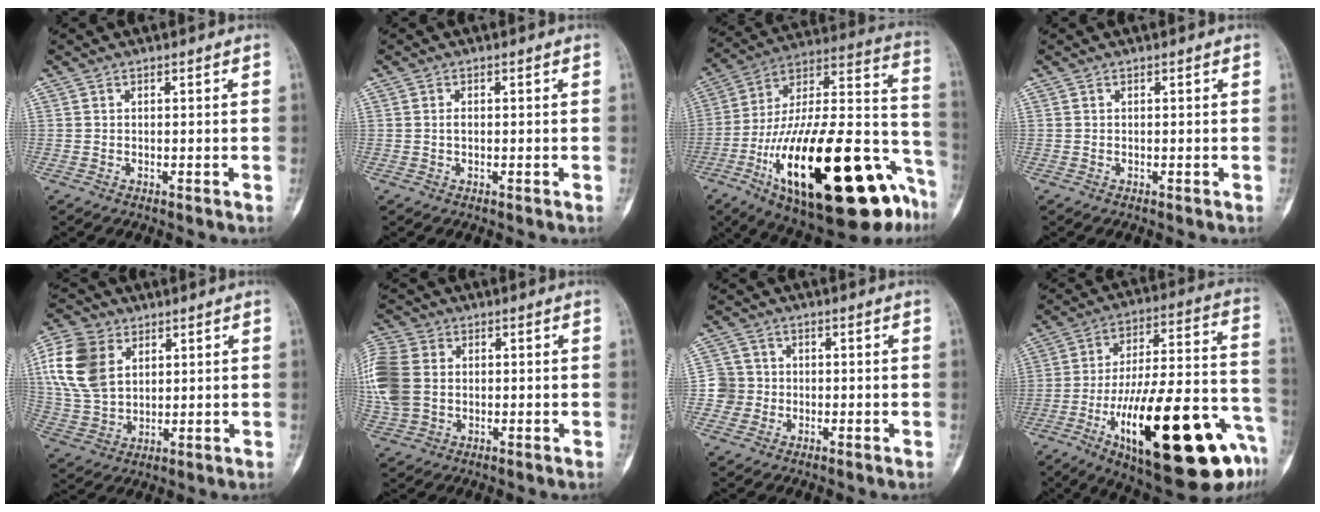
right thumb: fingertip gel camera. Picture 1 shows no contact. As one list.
[{"total": 0.9, "force": [-0.1, 0.5, 0.7], "torque": [-0.011, 0.001, -0.004]}, {"total": 39.0, "force": [-17.2, 13.9, 32.1], "torque": [-0.456, 0.063, -0.267]}, {"total": 0.0}, {"total": 13.8, "force": [4.4, 9.8, 8.6], "torque": [-0.163, -0.004, 0.086]}, {"total": 14.8, "force": [1.1, 11.6, 9.1], "torque": [-0.239, 0.012, 0.024]}, {"total": 4.1, "force": [-0.7, 4.1, 0.0], "torque": [0.034, 0.014, -0.024]}, {"total": 31.8, "force": [-13.3, 9.5, 27.3], "torque": [-0.384, 0.048, -0.194]}]